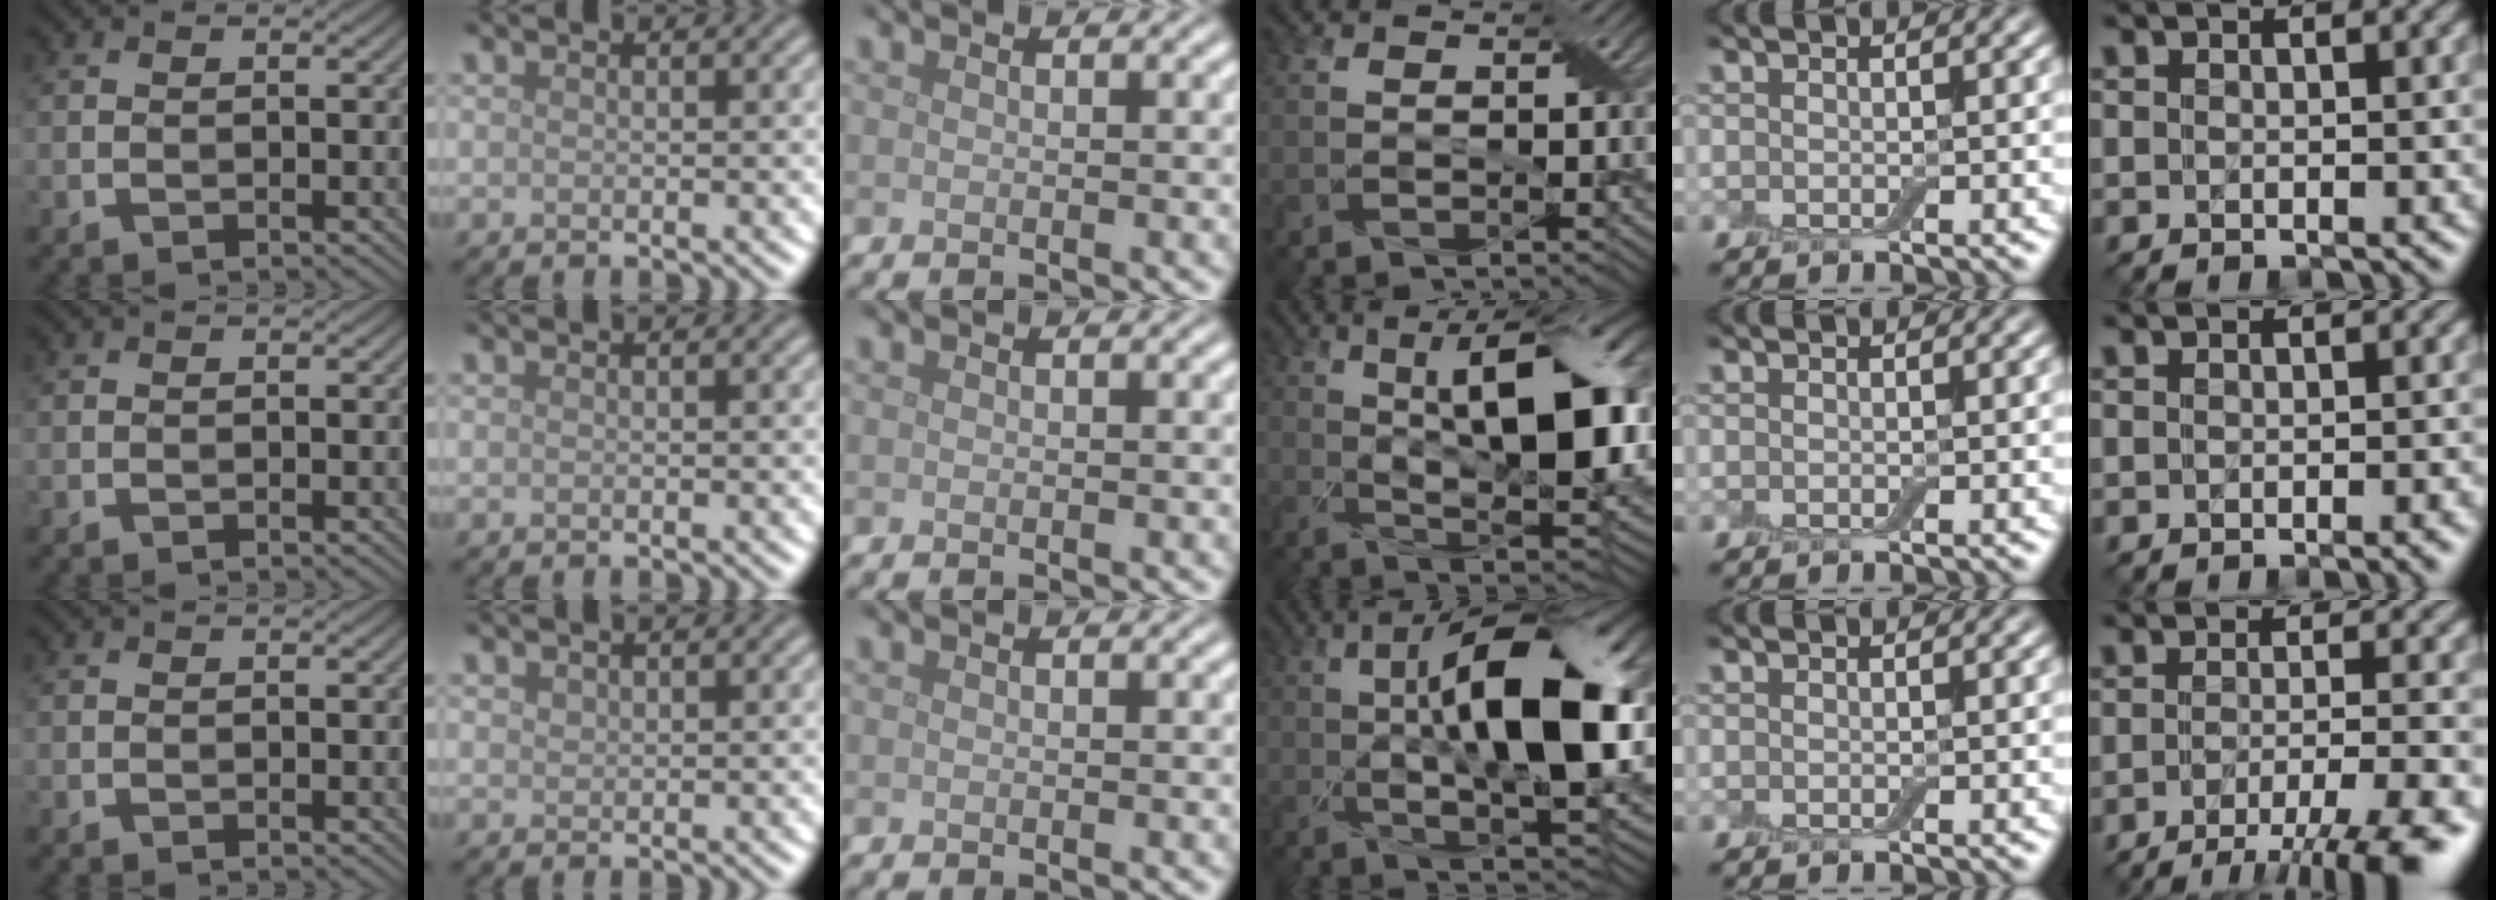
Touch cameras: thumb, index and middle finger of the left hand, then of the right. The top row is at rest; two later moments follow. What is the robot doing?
{"motion": "close", "object": "airpods case & airpods"}